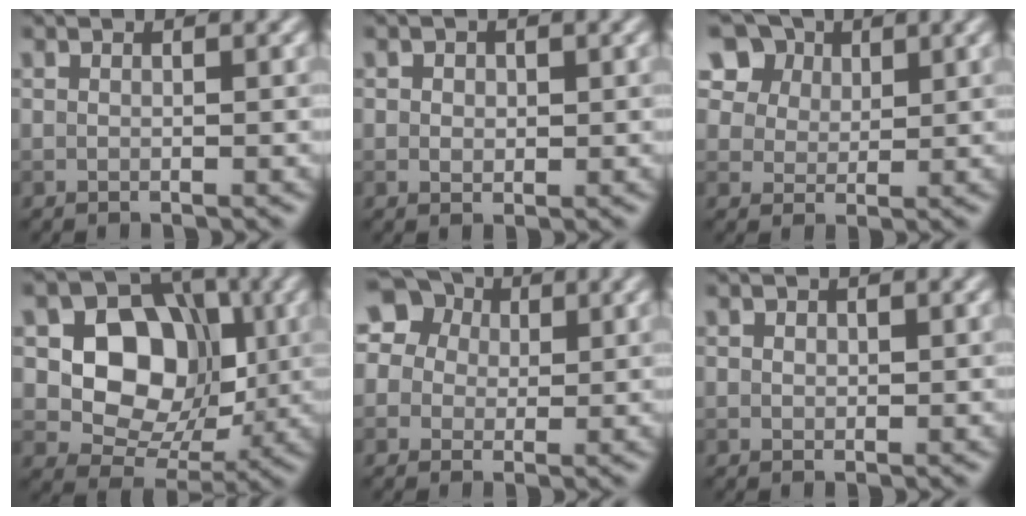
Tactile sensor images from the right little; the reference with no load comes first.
{"total": 1.6, "force": [0.6, 1.3, 0.7], "torque": [-0.009, 0.001, 0.006]}
{"total": 9.9, "force": [5.8, 7.0, 4.0], "torque": [-0.106, 0.016, 0.097]}
{"total": 9.0, "force": [0.9, 7.2, 5.3], "torque": [-0.084, -0.005, 0.009]}
{"total": 11.1, "force": [4.4, 9.2, 4.4], "torque": [-0.113, 0.043, 0.049]}
{"total": 0.7, "force": [0.3, 0.6, 0.2], "torque": [-0.002, -0.003, 0.003]}